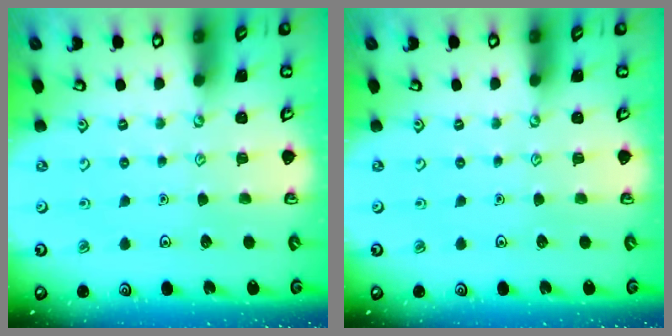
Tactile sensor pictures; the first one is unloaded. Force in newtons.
{"total": 0.0}